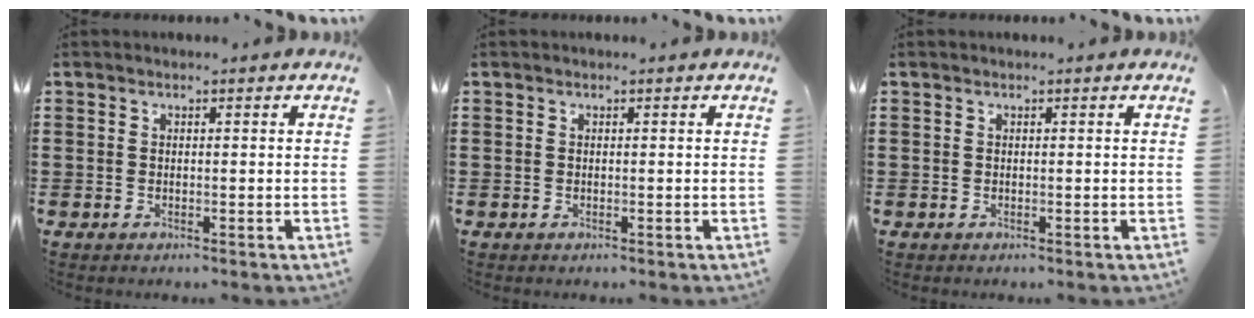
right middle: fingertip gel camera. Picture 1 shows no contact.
{"total": 0.0}
{"total": 0.0}